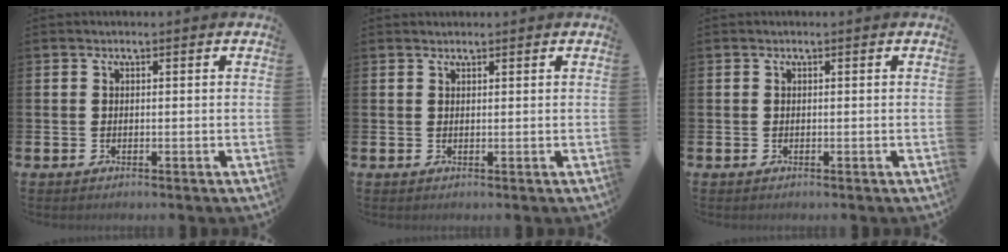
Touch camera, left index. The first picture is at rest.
{"total": 0.9, "force": [0.9, 0.3, 0.0], "torque": [0.008, -0.001, 0.014]}
{"total": 0.0}